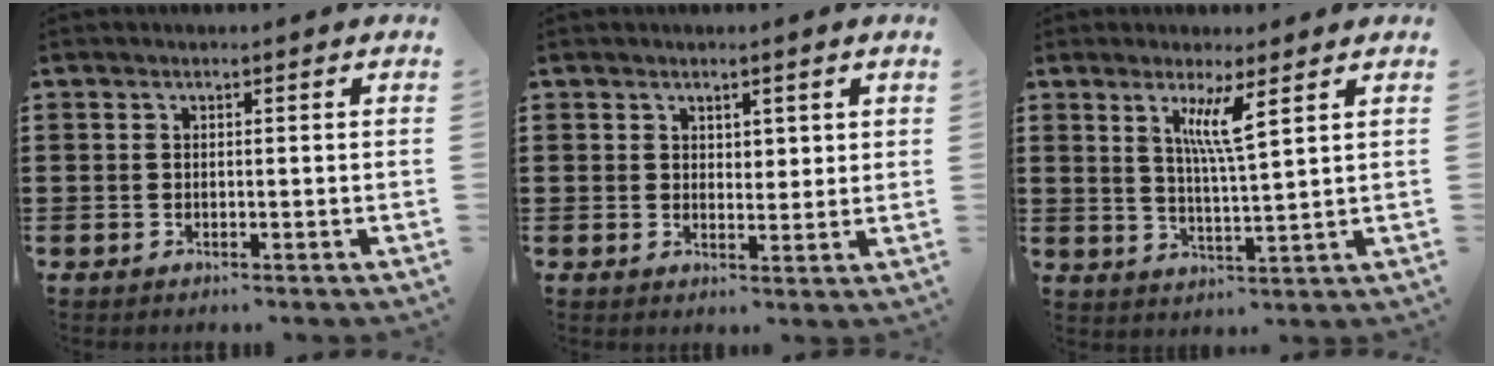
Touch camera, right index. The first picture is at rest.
{"total": 2.2, "force": [1.7, 1.2, 0.4], "torque": [-0.004, 0.004, 0.031]}
{"total": 5.6, "force": [2.9, 0.2, 4.9], "torque": [-0.104, -0.001, 0.046]}